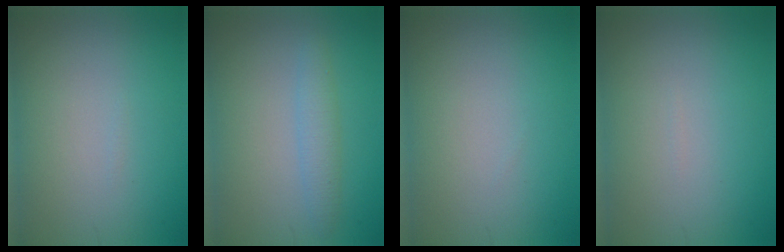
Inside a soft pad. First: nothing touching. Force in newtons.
{"total": 1.9, "press": 1.9, "slide": 0.1}
{"total": 0.0}
{"total": 0.0}